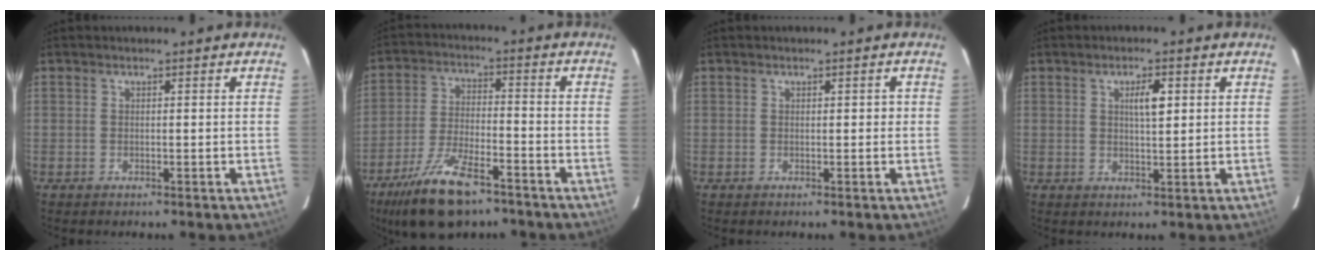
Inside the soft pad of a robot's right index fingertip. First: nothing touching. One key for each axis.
{"total": 12.2, "fx": -8.5, "fy": 3.3, "fz": 8.2, "tx": -0.163, "ty": -0.021, "tz": -0.151}
{"total": 0.9, "fx": 0.1, "fy": 0.5, "fz": 0.7, "tx": -0.009, "ty": 0.012, "tz": 0.004}
{"total": 3.4, "fx": 1.1, "fy": 0.7, "fz": 3.2, "tx": -0.054, "ty": 0.003, "tz": 0.019}